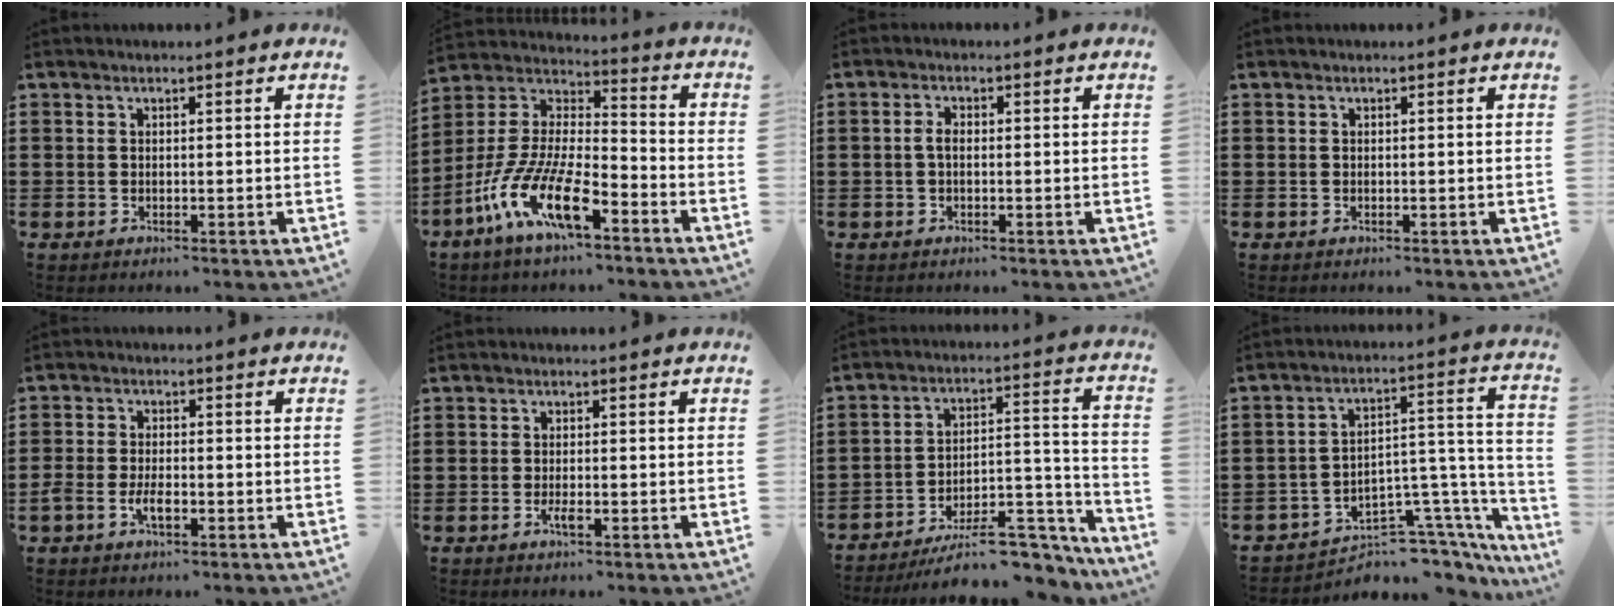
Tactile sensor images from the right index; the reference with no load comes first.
{"total": 12.7, "force": [-8.2, 3.5, 9.0], "torque": [-0.214, -0.005, -0.166]}
{"total": 1.7, "force": [-0.3, 0.9, 1.5], "torque": [-0.037, 0.000, -0.008]}
{"total": 0.0}
{"total": 3.5, "force": [-1.7, 1.6, 2.6], "torque": [-0.067, -0.004, -0.036]}
{"total": 1.9, "force": [-0.9, 0.5, 1.6], "torque": [-0.035, -0.003, -0.018]}
{"total": 10.4, "force": [-8.2, 2.9, 5.7], "torque": [-0.072, 0.034, -0.148]}
{"total": 7.3, "force": [-6.0, 3.4, 2.5], "torque": [-0.038, 0.008, -0.107]}